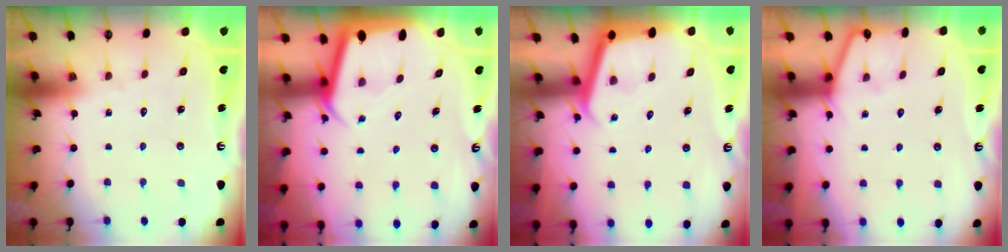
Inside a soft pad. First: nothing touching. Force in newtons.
{"total": 2.4, "press": 2.4, "slide": 0.1}
{"total": 3.4, "press": 3.4, "slide": 0.3}
{"total": 2.7, "press": 2.6, "slide": 0.4}